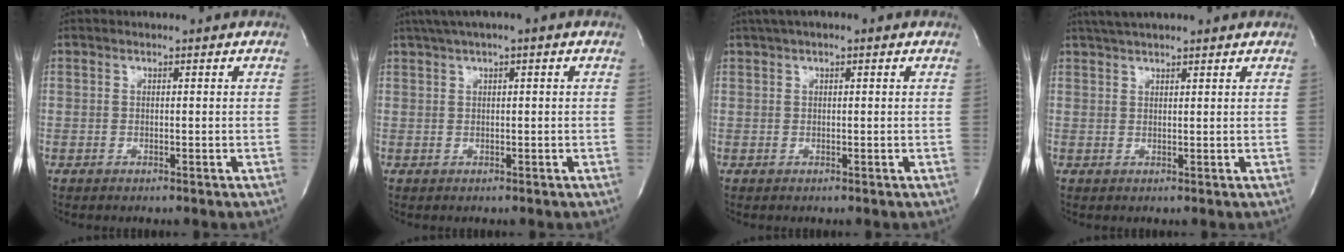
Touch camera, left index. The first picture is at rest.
{"total": 4.0, "force": [2.0, 0.2, 3.5], "torque": [-0.066, 0.018, 0.033]}
{"total": 3.5, "force": [2.0, 1.0, 2.7], "torque": [-0.047, 0.021, 0.029]}
{"total": 5.5, "force": [4.7, 0.6, 2.8], "torque": [-0.046, 0.025, 0.074]}